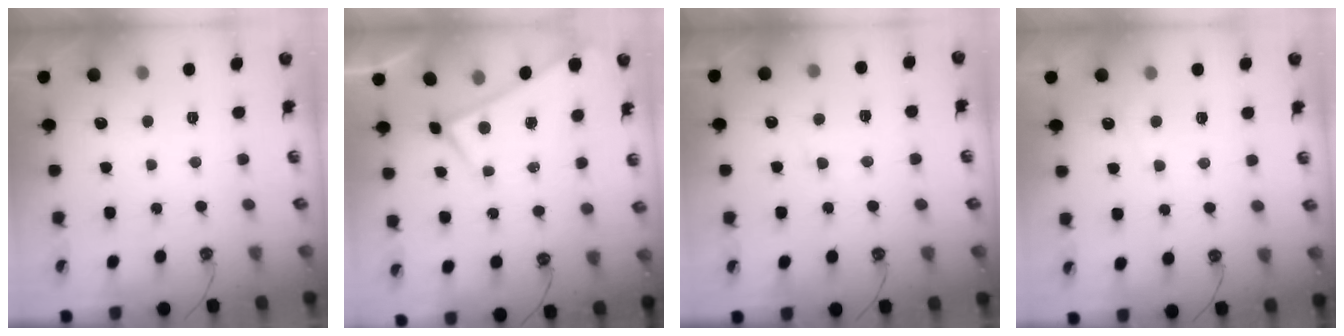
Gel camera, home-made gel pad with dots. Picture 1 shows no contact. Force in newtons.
{"total": 0.0}
{"total": 1.5, "press": 0.9, "slide": 1.2}
{"total": 2.7, "press": 2.7, "slide": 0.4}